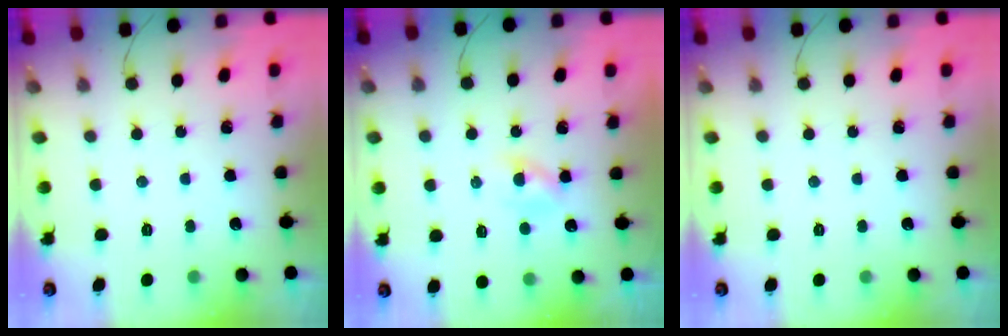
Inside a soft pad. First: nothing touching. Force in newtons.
{"total": 1.6, "press": 1.5, "slide": 0.7}
{"total": 0.0}